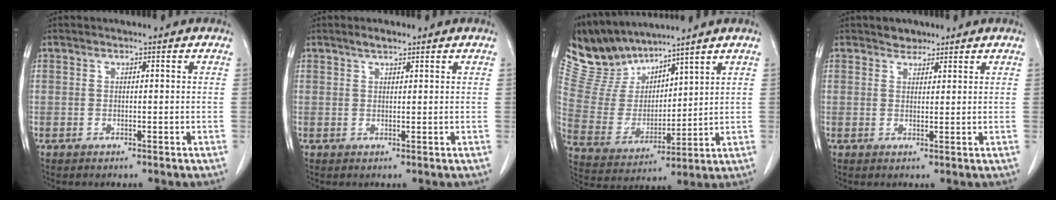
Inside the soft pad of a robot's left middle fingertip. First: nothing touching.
{"total": 1.7, "force": [1.4, 0.4, 0.9], "torque": [-0.022, 0.002, 0.026]}
{"total": 9.6, "force": [9.3, 2.4, 0.8], "torque": [-0.039, 0.007, 0.209]}
{"total": 2.0, "force": [1.6, 1.1, 0.1], "torque": [-0.002, 0.000, 0.025]}